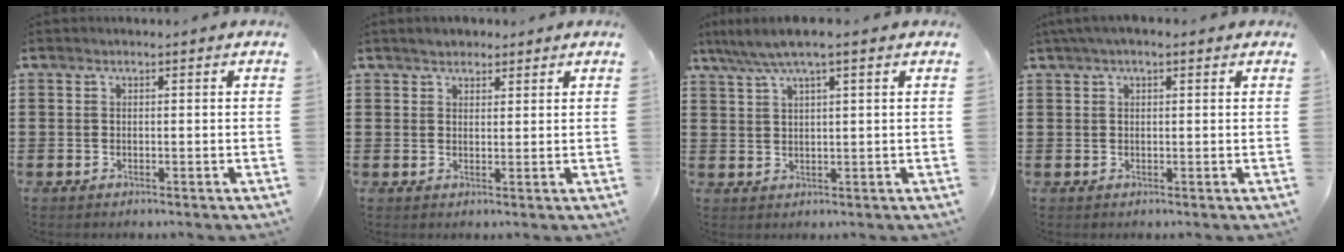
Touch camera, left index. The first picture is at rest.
{"total": 2.1, "force": [1.9, 0.9, 0.1], "torque": [0.000, 0.002, 0.035]}
{"total": 3.9, "force": [2.5, 0.2, 3.0], "torque": [-0.063, 0.001, 0.042]}
{"total": 1.7, "force": [0.9, 0.5, 1.4], "torque": [-0.028, 0.006, 0.014]}